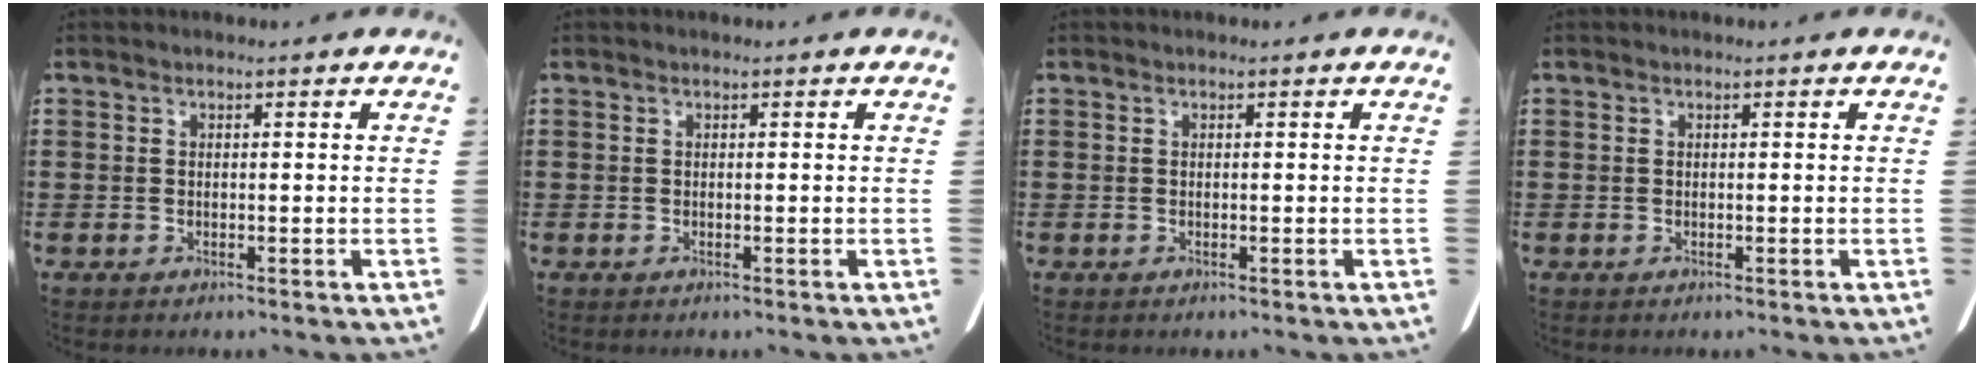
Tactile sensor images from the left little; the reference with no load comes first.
{"total": 0.0}
{"total": 0.0}
{"total": 0.0}